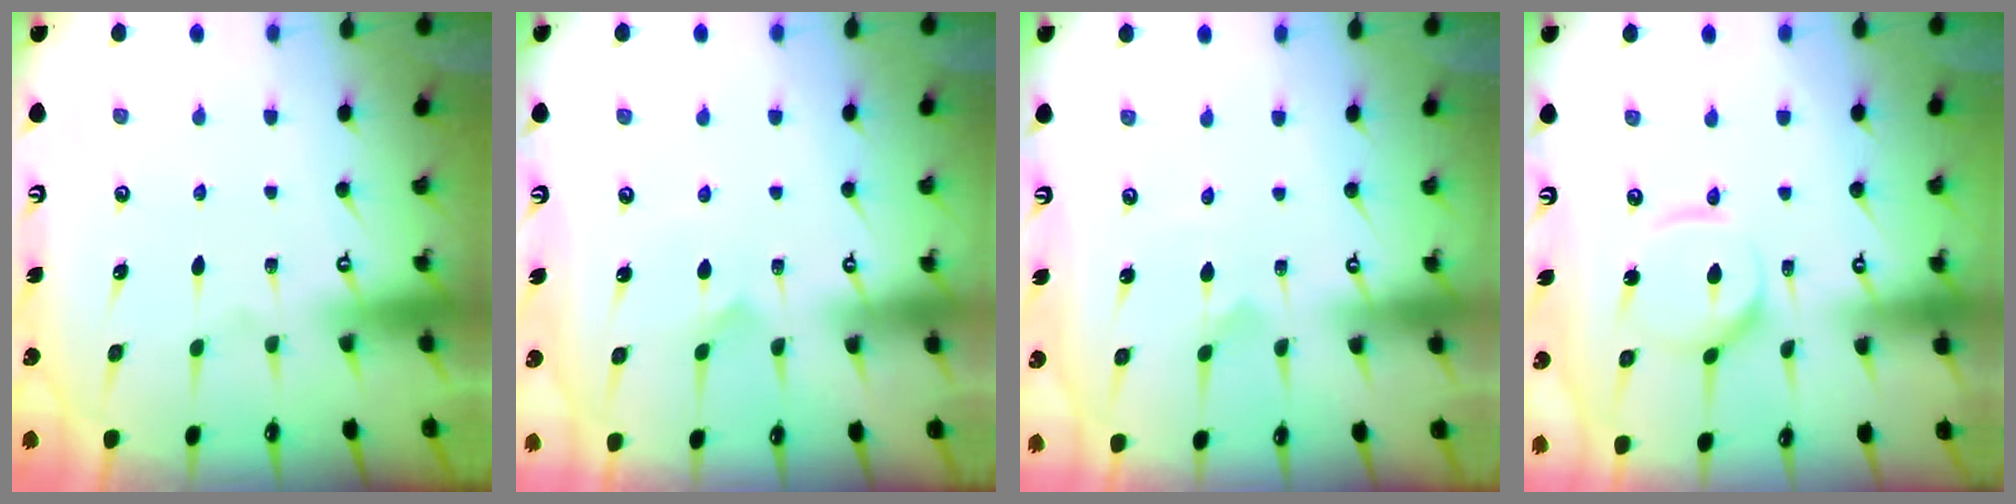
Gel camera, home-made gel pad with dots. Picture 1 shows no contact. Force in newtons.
{"total": 2.8, "press": 2.8, "slide": 0.3}
{"total": 0.9, "press": 0.9, "slide": 0.0}
{"total": 7.2, "press": 7.2, "slide": 0.7}